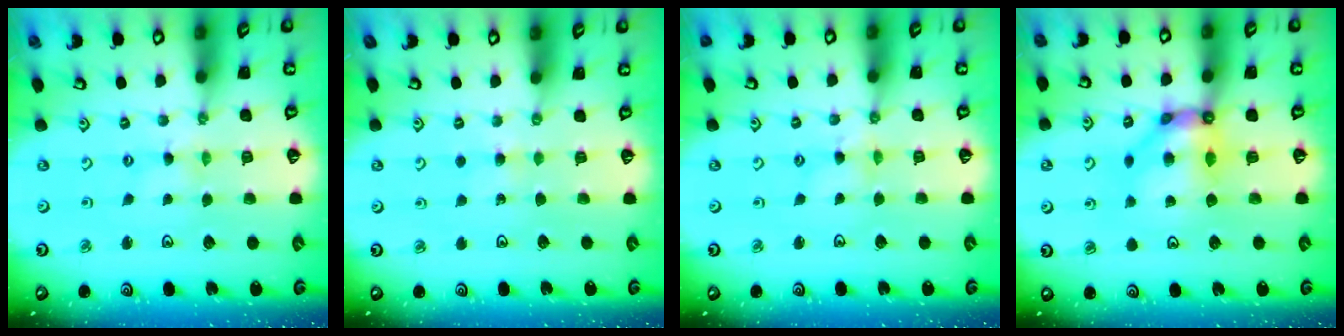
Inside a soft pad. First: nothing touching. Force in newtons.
{"total": 3.7, "press": 3.7, "slide": 0.5}
{"total": 2.9, "press": 2.9, "slide": 0.4}
{"total": 9.6, "press": 9.6, "slide": 1.3}